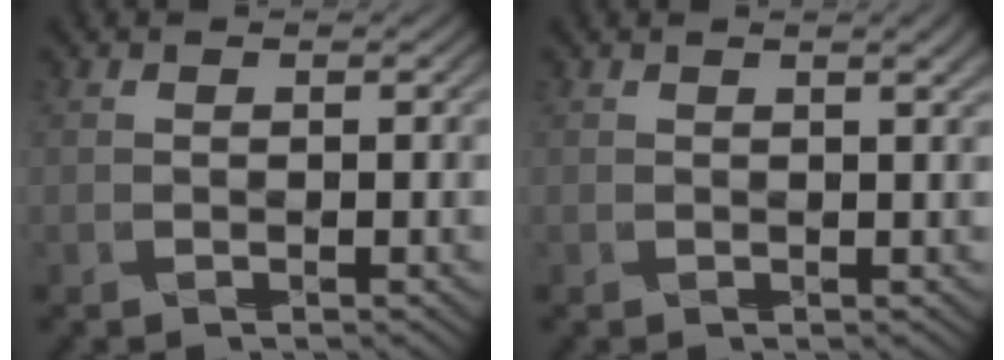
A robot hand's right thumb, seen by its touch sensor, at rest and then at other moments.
{"total": 1.6, "force": [0.6, 0.5, 1.4], "torque": [-0.024, -0.001, 0.013]}